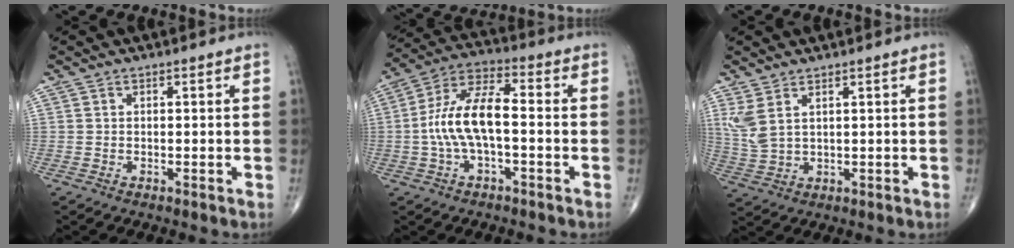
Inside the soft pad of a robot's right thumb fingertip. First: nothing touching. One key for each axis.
{"total": 11.7, "fx": -1.4, "fy": 4.8, "fz": 10.6, "tx": -0.218, "ty": 0.042, "tz": -0.031}
{"total": 5.0, "fx": 2.5, "fy": 2.0, "fz": 3.8, "tx": -0.097, "ty": -0.009, "tz": 0.064}